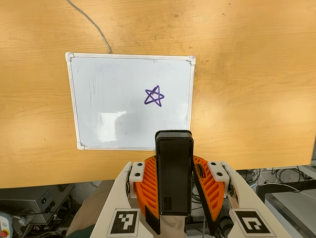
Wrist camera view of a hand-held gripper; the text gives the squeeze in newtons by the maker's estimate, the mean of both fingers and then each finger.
{"total": 4.9, "left": 3.7, "right": 6.1}